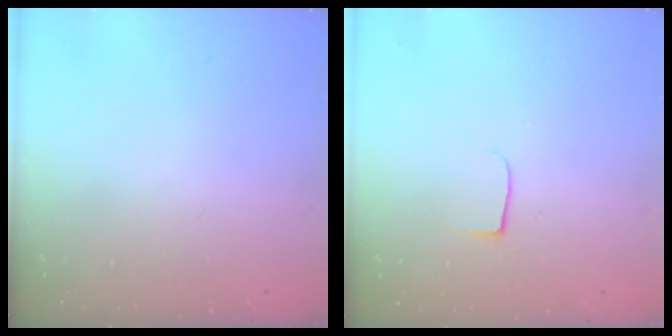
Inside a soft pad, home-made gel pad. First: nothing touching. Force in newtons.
{"total": 5.0, "press": 4.9, "slide": 0.6}